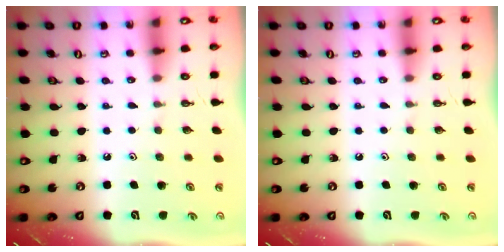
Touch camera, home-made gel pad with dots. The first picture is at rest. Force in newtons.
{"total": 0.0}